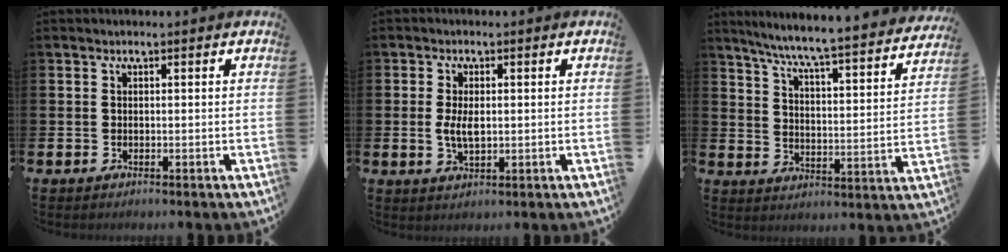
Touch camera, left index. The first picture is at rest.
{"total": 3.4, "force": [0.1, 1.8, 3.0], "torque": [-0.044, 0.000, -0.002]}
{"total": 7.0, "force": [6.4, -0.2, 2.7], "torque": [-0.082, -0.056, 0.105]}